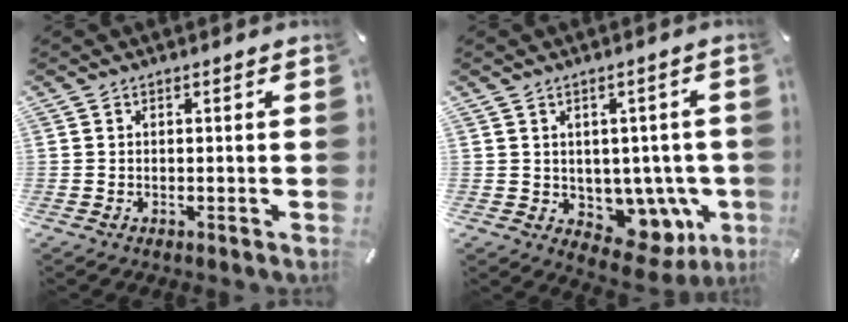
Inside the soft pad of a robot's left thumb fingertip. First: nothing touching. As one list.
[{"total": 8.3, "force": [-0.8, 6.9, 4.6], "torque": [-0.034, -0.021, 0.000]}]